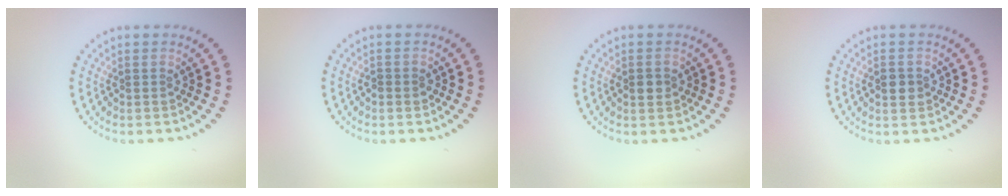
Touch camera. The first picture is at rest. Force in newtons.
{"total": 0.8, "press": 0.7, "slide": 0.2}
{"total": 1.5, "press": 1.5, "slide": 0.1}
{"total": 1.5, "press": 1.5, "slide": 0.2}